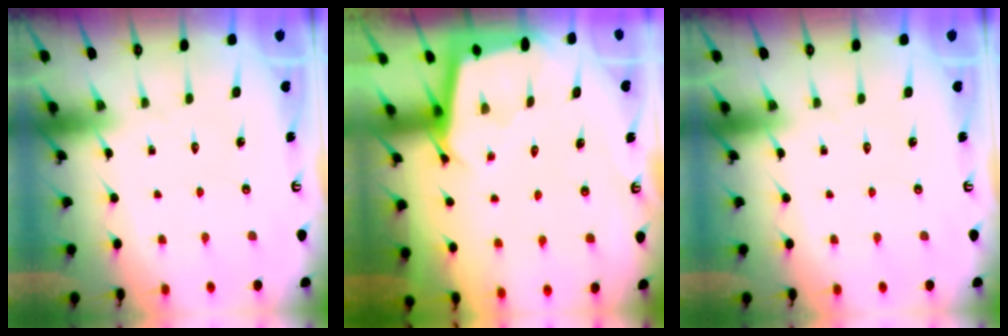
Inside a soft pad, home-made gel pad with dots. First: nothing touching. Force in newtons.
{"total": 2.4, "press": 2.4, "slide": 0.1}
{"total": 0.0}